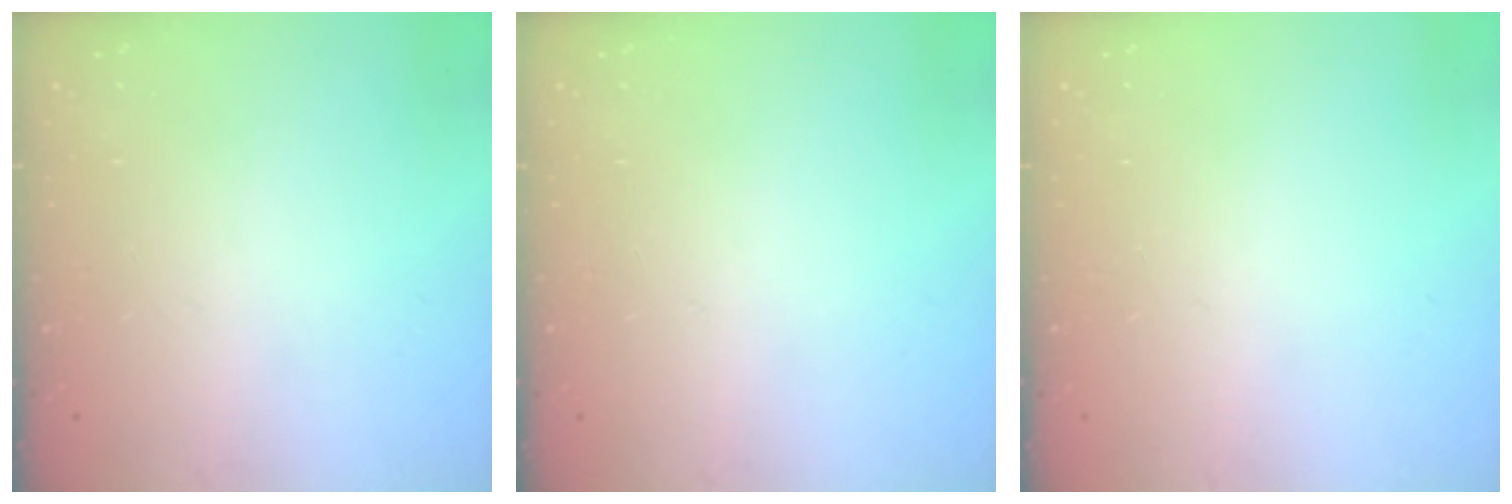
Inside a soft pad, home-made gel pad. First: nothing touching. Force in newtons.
{"total": 0.0}
{"total": 0.0}